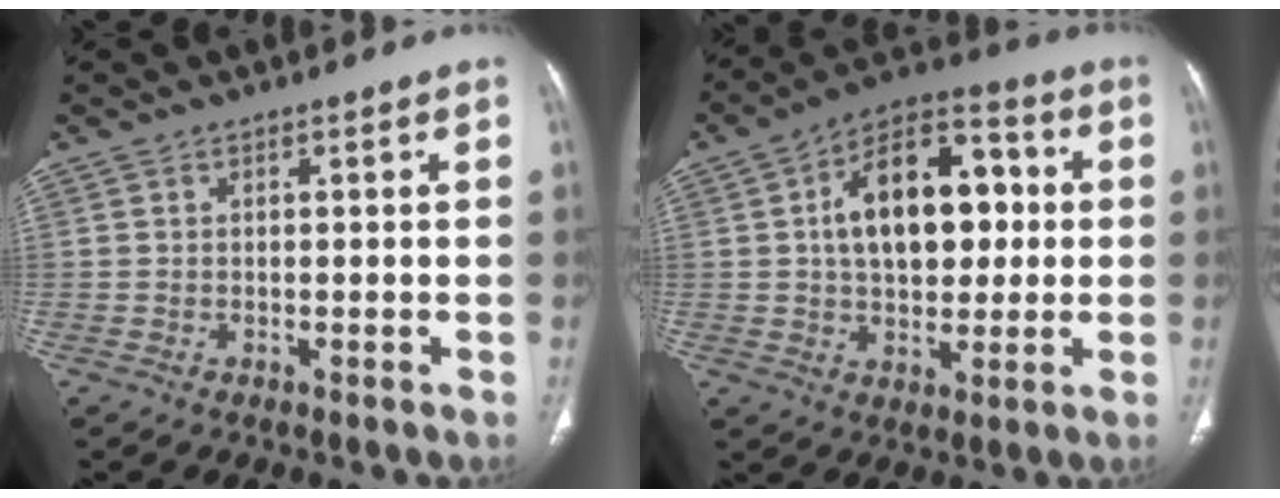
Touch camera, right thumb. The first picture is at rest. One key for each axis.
{"total": 17.7, "fx": 2.3, "fy": 10.8, "fz": 13.9, "tx": -0.181, "ty": 0.025, "tz": 0.032}